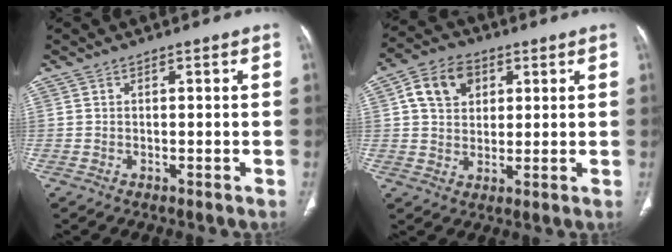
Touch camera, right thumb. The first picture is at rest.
{"total": 9.3, "force": [3.1, 7.0, 5.3], "torque": [-0.075, 0.001, 0.050]}